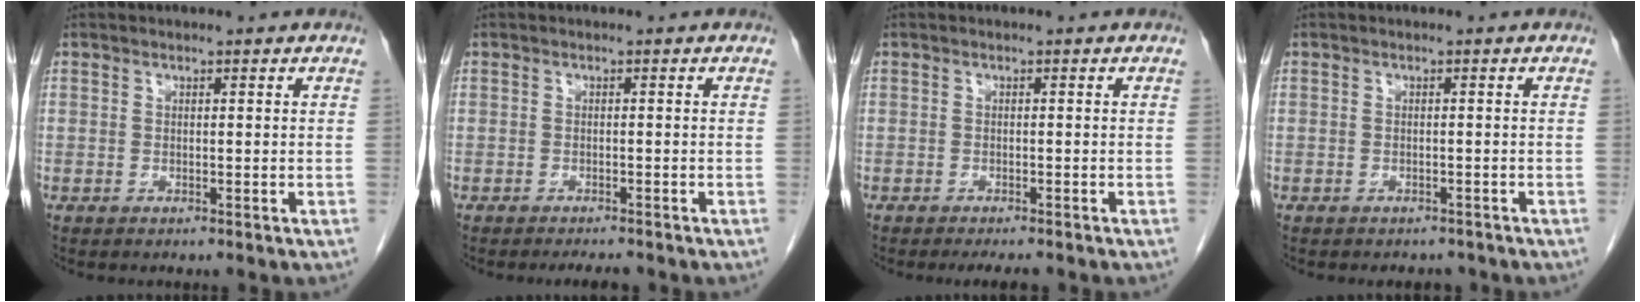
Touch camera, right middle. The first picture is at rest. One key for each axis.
{"total": 2.1, "fx": -1.9, "fy": 0.2, "fz": 0.7, "tx": -0.012, "ty": -0.007, "tz": -0.024}
{"total": 3.0, "fx": -2.6, "fy": 0.5, "fz": 1.5, "tx": -0.016, "ty": -0.007, "tz": -0.033}
{"total": 2.9, "fx": -2.6, "fy": 1.3, "fz": 0.5, "tx": -0.009, "ty": -0.001, "tz": -0.031}